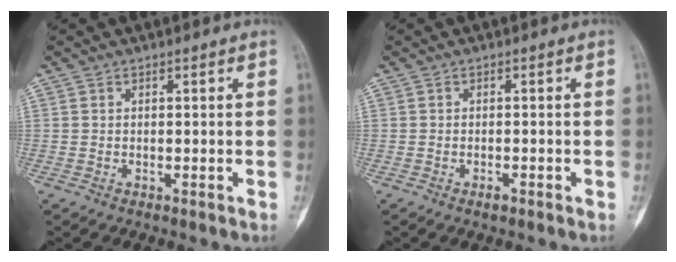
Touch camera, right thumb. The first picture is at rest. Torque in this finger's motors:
{"motor_torque": [0.05, -0.02, 0.19, -0.24, -0.01]}